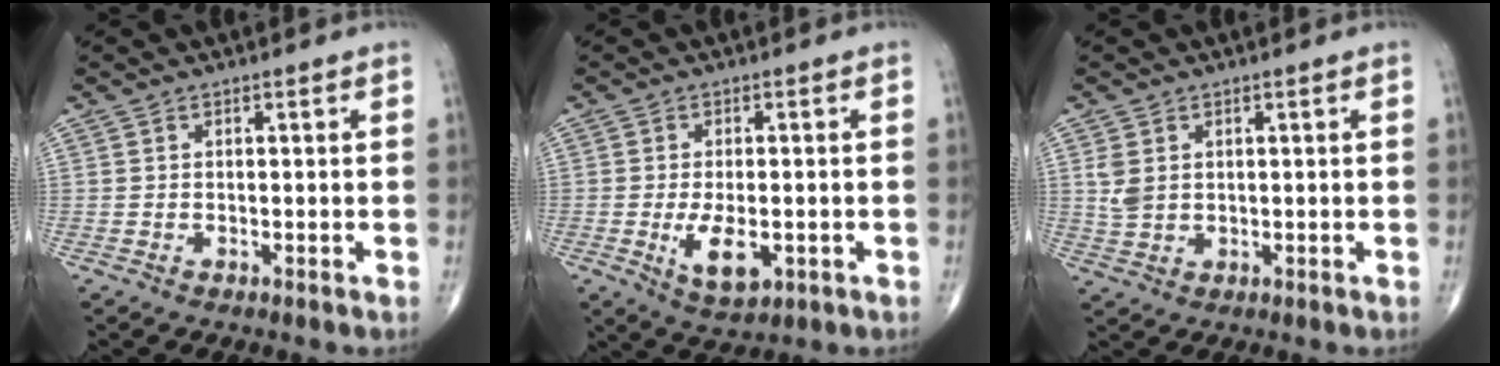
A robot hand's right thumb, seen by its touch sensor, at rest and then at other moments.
{"total": 7.1, "force": [-1.7, 3.5, 5.9], "torque": [-0.097, -0.010, -0.020]}
{"total": 3.5, "force": [0.9, 2.5, 2.2], "torque": [-0.043, -0.002, 0.025]}